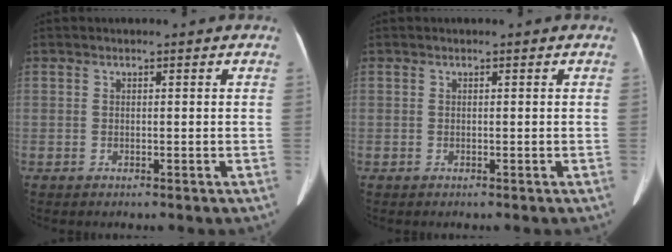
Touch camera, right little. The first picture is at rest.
{"total": 0.0}